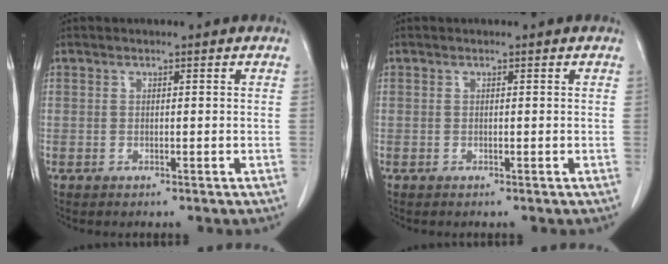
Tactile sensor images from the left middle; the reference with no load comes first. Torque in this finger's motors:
{"motor_torque": [0.00, 0.00, -0.03, 0.00]}